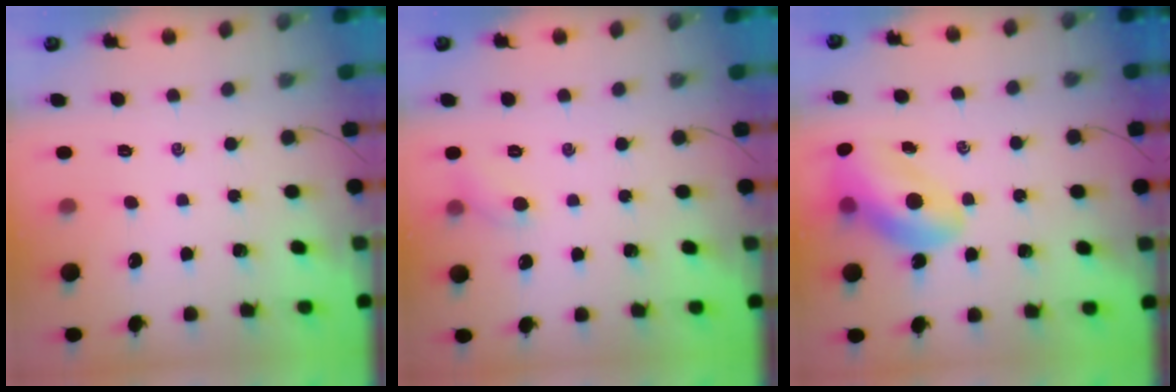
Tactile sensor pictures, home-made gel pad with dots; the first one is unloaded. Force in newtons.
{"total": 4.8, "press": 4.6, "slide": 1.2}
{"total": 14.8, "press": 14.3, "slide": 3.9}